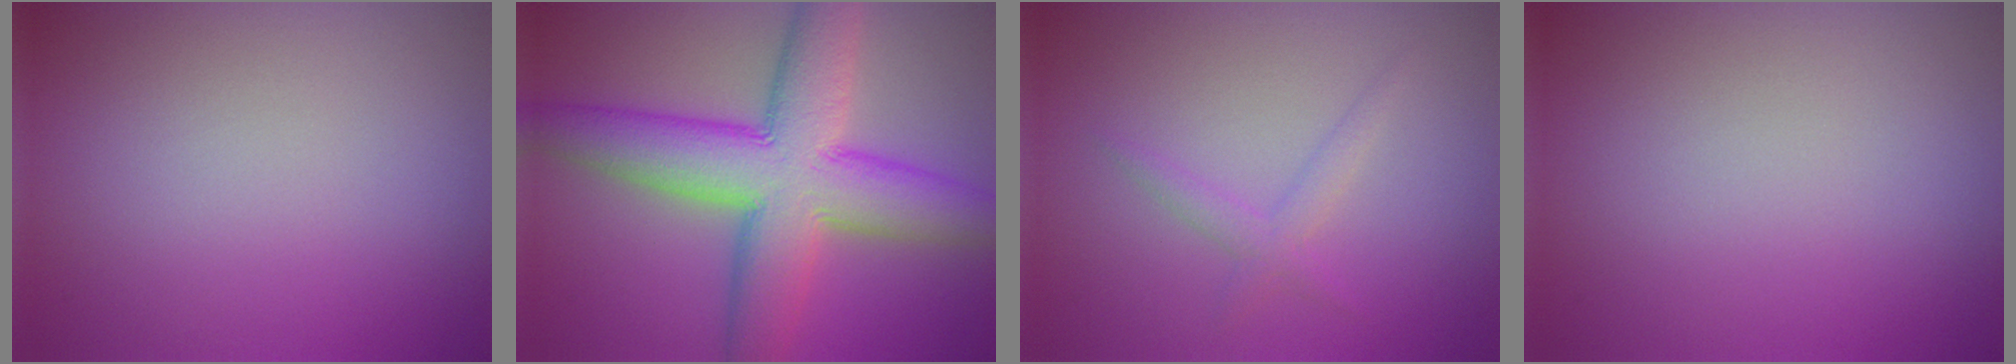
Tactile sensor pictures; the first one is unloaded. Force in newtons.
{"total": 10.8, "press": 10.8, "slide": 0.3}
{"total": 1.6, "press": 1.6, "slide": 0.1}
{"total": 0.0}